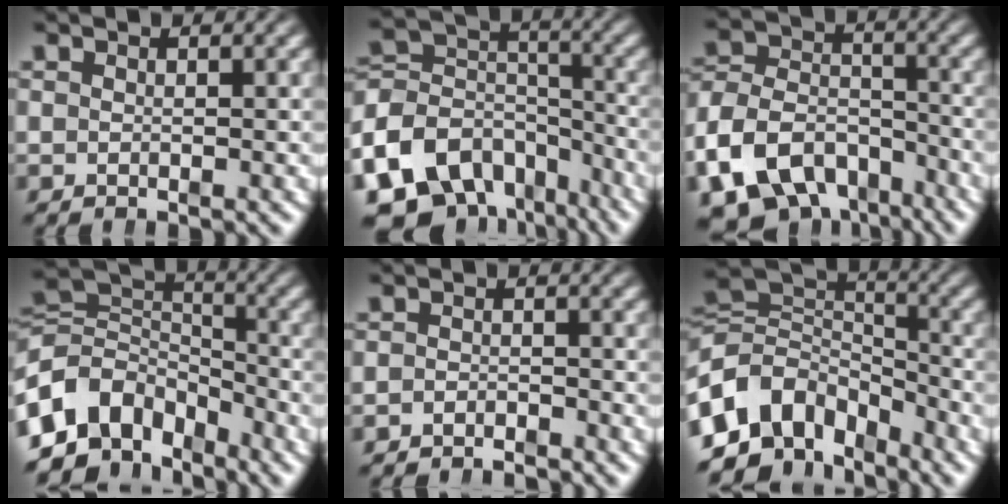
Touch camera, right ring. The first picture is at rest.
{"total": 12.4, "force": [-5.0, 9.2, 6.6], "torque": [-0.153, -0.058, -0.069]}
{"total": 13.6, "force": [-6.8, 10.4, 5.7], "torque": [-0.139, -0.069, -0.101]}
{"total": 13.7, "force": [-2.9, 11.0, 7.7], "torque": [-0.160, -0.052, -0.041]}
{"total": 2.4, "force": [-2.4, 0.3, -0.1], "torque": [0.001, -0.011, -0.039]}
{"total": 14.2, "force": [-3.2, 11.4, 7.8], "torque": [-0.168, -0.055, -0.047]}